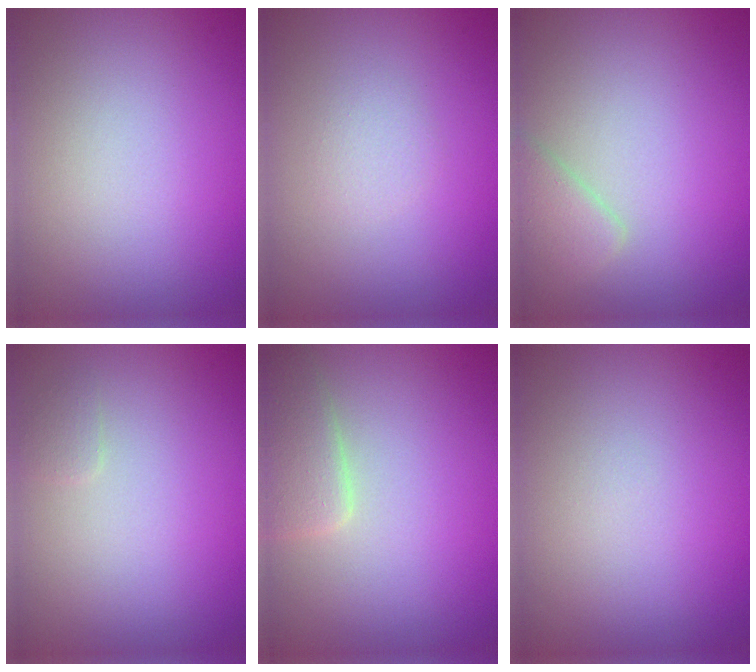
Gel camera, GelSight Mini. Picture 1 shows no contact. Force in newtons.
{"total": 1.0, "press": 1.0, "slide": 0.1}
{"total": 1.9, "press": 1.9, "slide": 0.2}
{"total": 0.7, "press": 0.7, "slide": 0.0}
{"total": 2.9, "press": 2.9, "slide": 0.3}
{"total": 0.0}